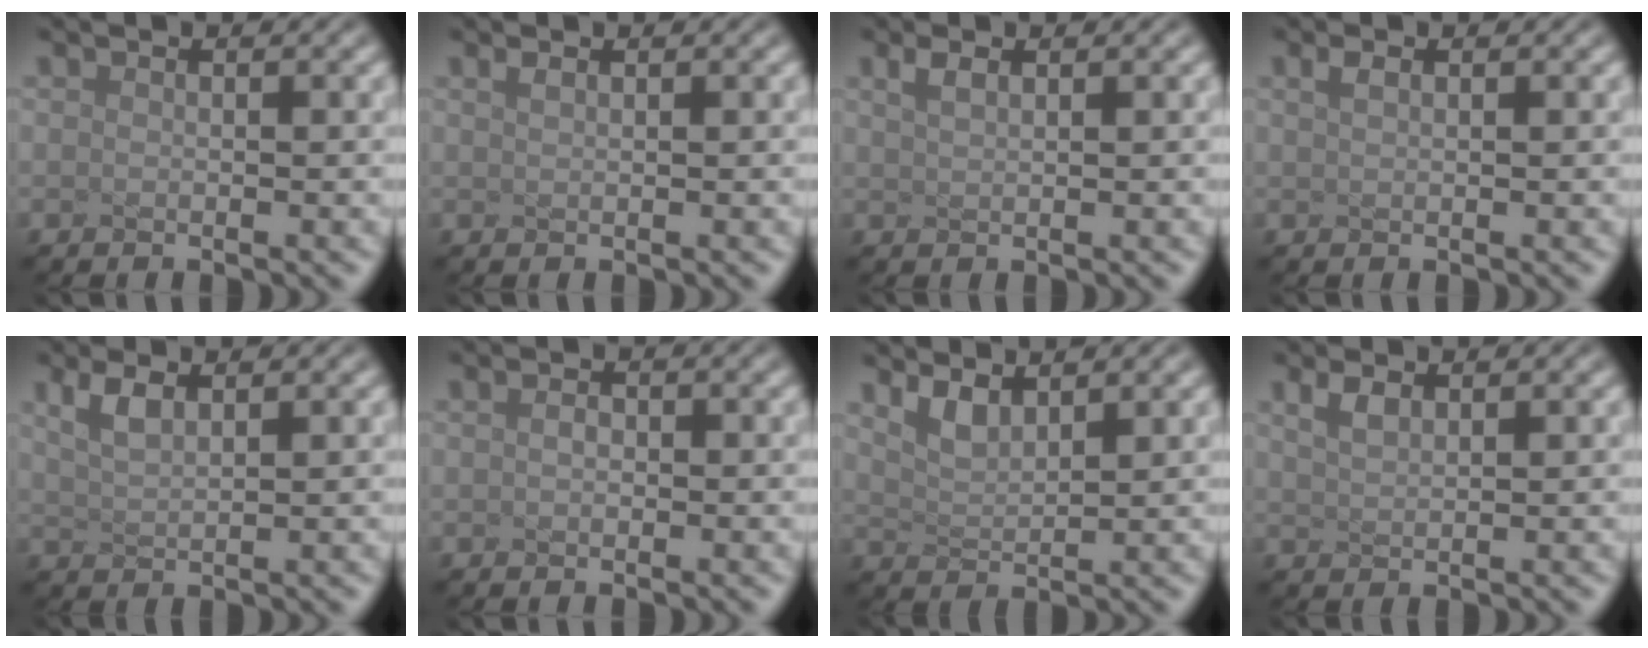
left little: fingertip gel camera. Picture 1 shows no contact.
{"total": 0.6, "force": [0.4, 0.2, 0.4], "torque": [-0.008, 0.003, 0.007]}
{"total": 1.3, "force": [0.8, 0.5, 0.9], "torque": [-0.019, 0.004, 0.016]}
{"total": 0.9, "force": [0.5, 0.4, 0.7], "torque": [-0.014, 0.005, 0.010]}
{"total": 2.2, "force": [1.2, 0.8, 1.6], "torque": [-0.040, 0.003, 0.027]}
{"total": 0.9, "force": [-0.1, 0.6, 0.6], "torque": [-0.014, 0.005, -0.003]}
{"total": 2.1, "force": [1.6, 0.6, 1.2], "torque": [-0.028, -0.005, 0.036]}
{"total": 1.5, "force": [1.0, 0.6, 1.0], "torque": [-0.025, 0.004, 0.023]}